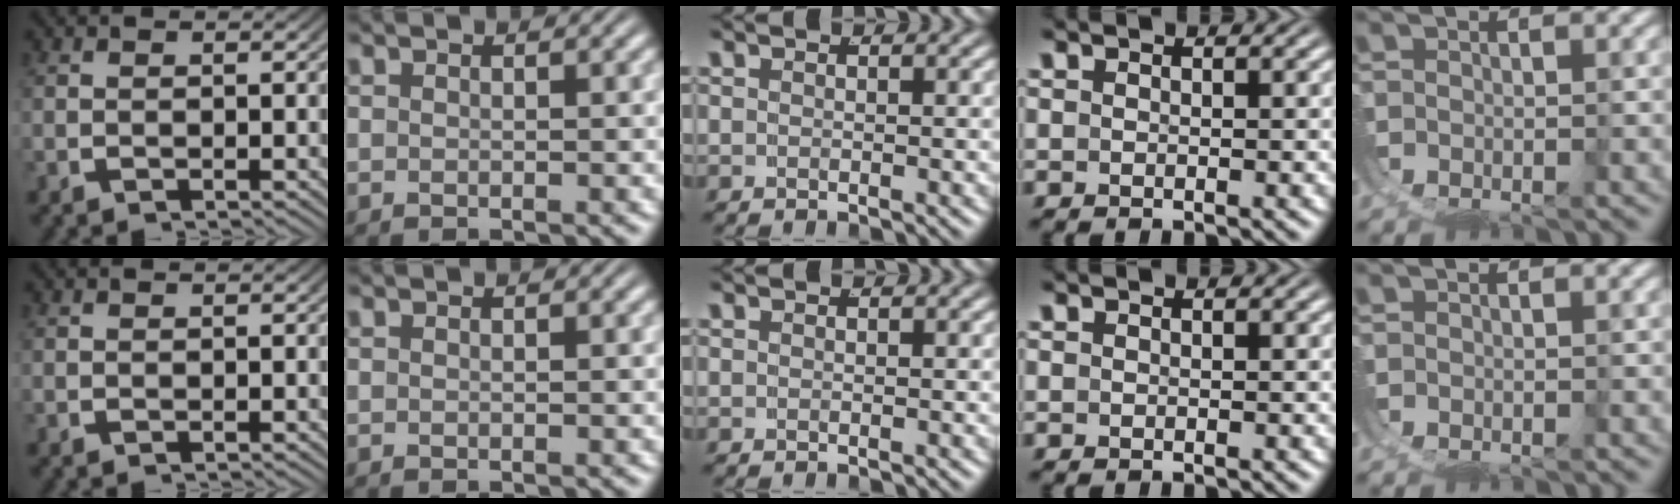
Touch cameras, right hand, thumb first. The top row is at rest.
{}